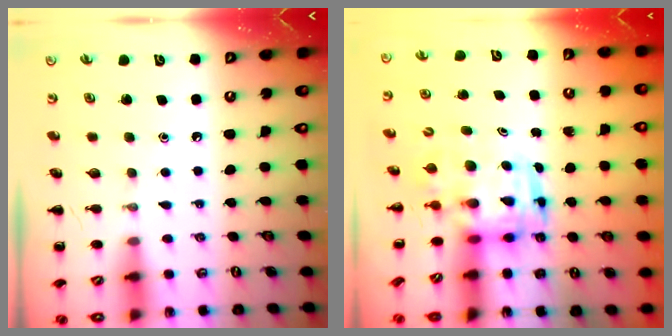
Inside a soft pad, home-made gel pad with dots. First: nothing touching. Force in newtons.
{"total": 3.5, "press": 3.4, "slide": 0.7}